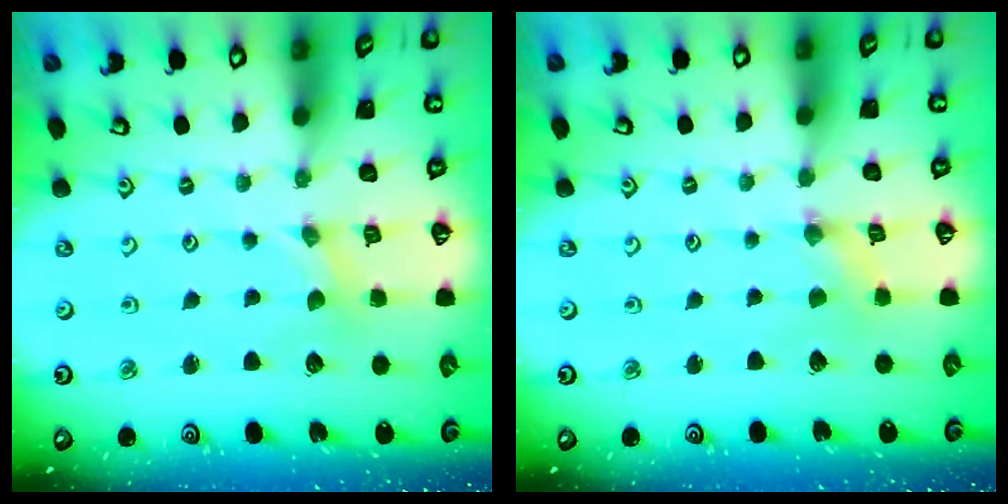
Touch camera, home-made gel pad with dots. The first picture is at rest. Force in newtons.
{"total": 0.0}